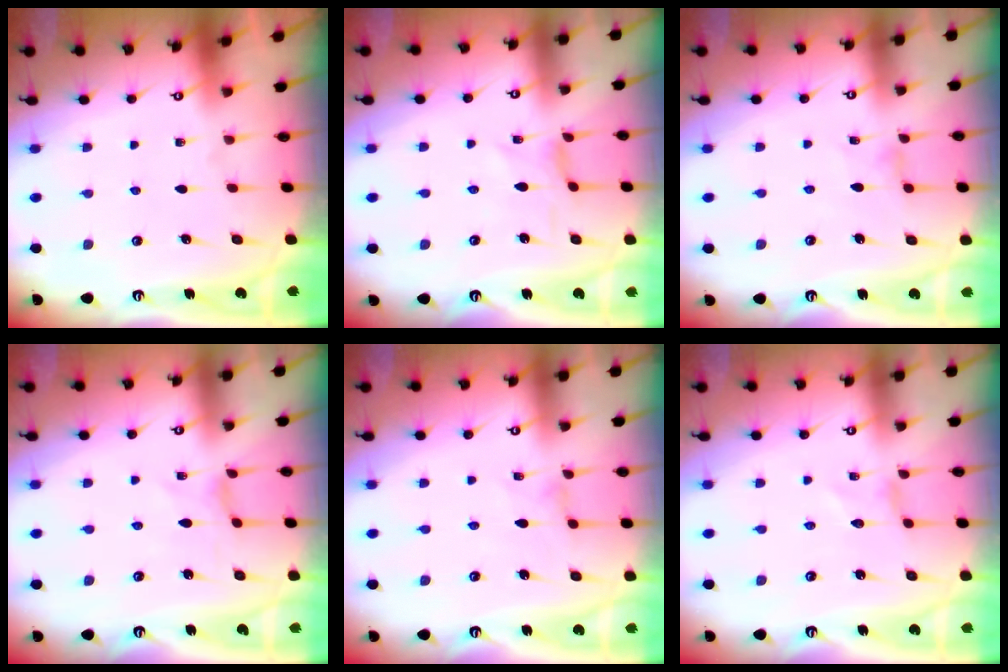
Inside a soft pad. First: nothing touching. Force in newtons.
{"total": 1.0, "press": 0.9, "slide": 0.3}
{"total": 0.8, "press": 0.7, "slide": 0.4}
{"total": 0.0}
{"total": 0.0}
{"total": 0.0}